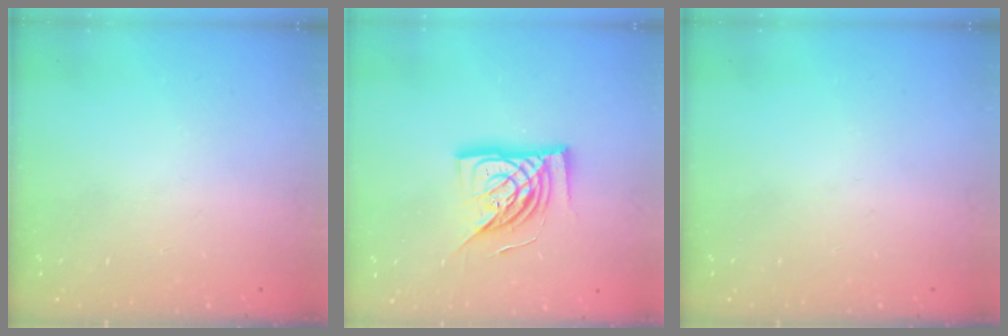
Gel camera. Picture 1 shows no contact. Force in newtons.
{"total": 15.6, "press": 15.5, "slide": 1.7}
{"total": 0.0}